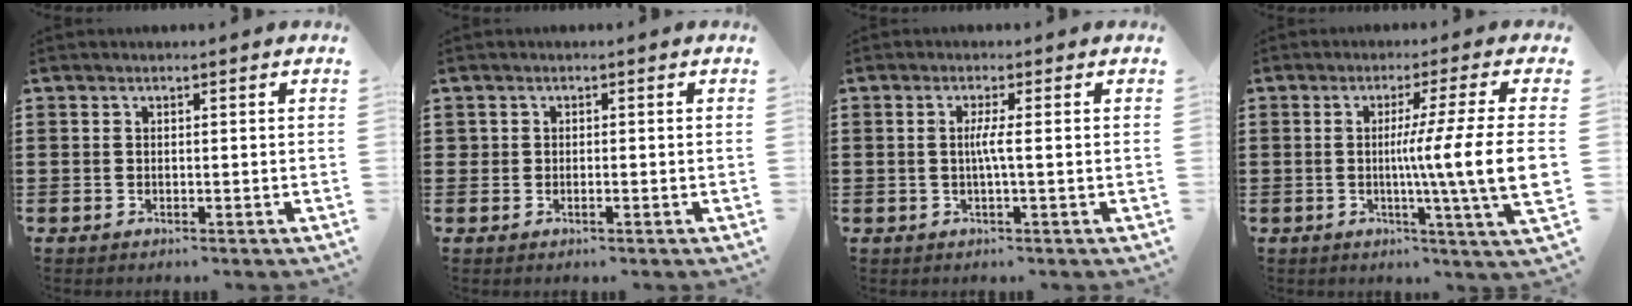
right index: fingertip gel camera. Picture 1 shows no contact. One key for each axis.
{"total": 0.7, "fx": -0.2, "fy": 0.4, "fz": 0.5, "tx": -0.010, "ty": 0.000, "tz": -0.003}
{"total": 2.6, "fx": -0.1, "fy": -0.2, "fz": 2.6, "tx": -0.048, "ty": -0.005, "tz": -0.005}
{"total": 11.3, "fx": -0.4, "fy": -1.3, "fz": 11.2, "tx": -0.200, "ty": -0.020, "tz": -0.017}